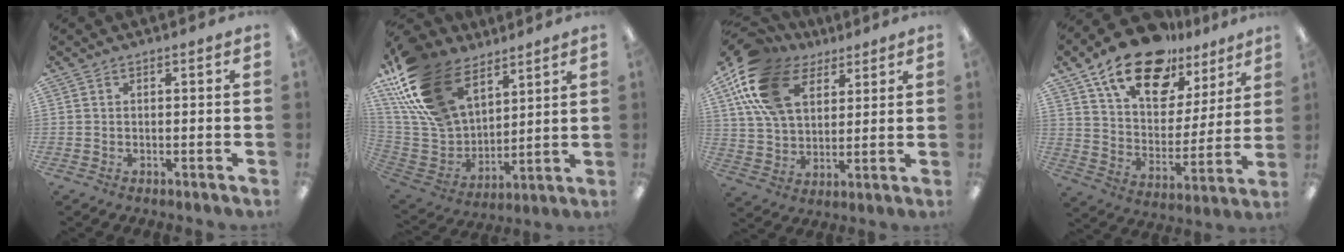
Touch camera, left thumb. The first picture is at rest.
{"total": 23.5, "force": [14.5, 13.3, 12.8], "torque": [-0.280, -0.064, 0.271]}
{"total": 19.6, "force": [9.6, 12.2, 12.0], "torque": [-0.256, -0.017, 0.178]}
{"total": 19.0, "force": [13.5, 9.5, 9.4], "torque": [-0.167, -0.079, 0.238]}